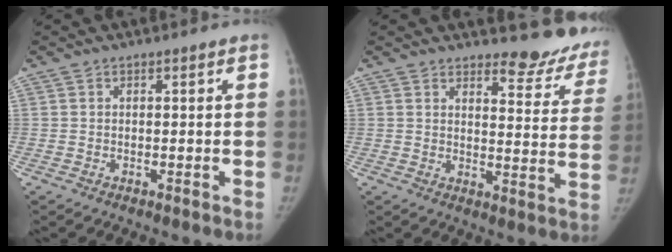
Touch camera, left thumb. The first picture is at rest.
{"total": 12.2, "force": [11.2, 3.9, 3.0], "torque": [0.008, -0.103, 0.114]}